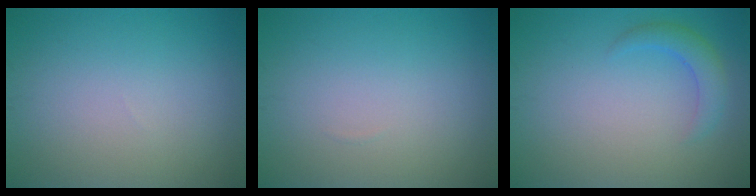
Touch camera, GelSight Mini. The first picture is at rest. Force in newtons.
{"total": 0.0}
{"total": 2.3, "press": 2.3, "slide": 0.0}